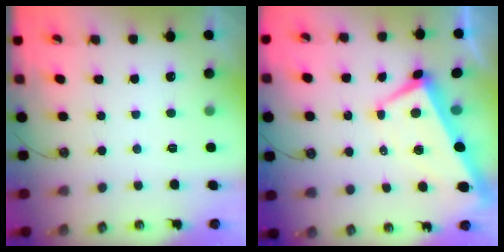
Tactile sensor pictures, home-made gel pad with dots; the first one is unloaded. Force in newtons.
{"total": 2.2, "press": 1.9, "slide": 1.1}